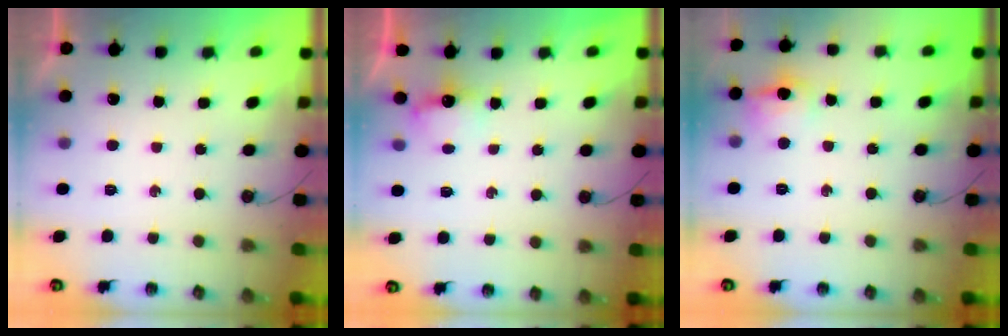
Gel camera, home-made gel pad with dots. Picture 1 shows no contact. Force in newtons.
{"total": 4.0, "press": 3.9, "slide": 0.6}
{"total": 10.5, "press": 10.5, "slide": 1.0}